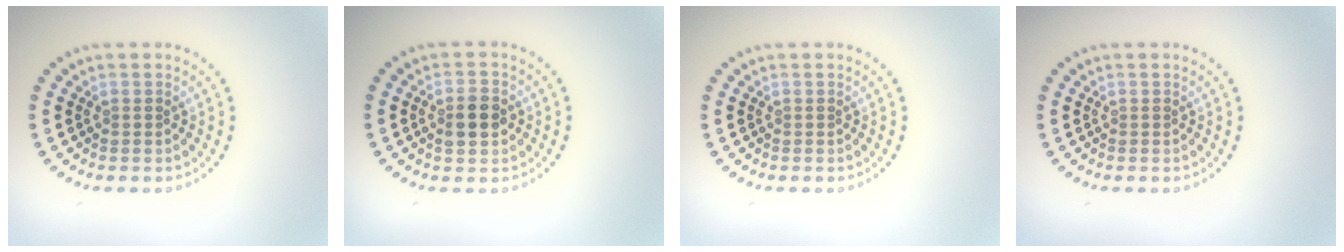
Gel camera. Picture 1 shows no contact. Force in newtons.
{"total": 2.9, "press": 2.9, "slide": 0.2}
{"total": 0.0}
{"total": 0.0}